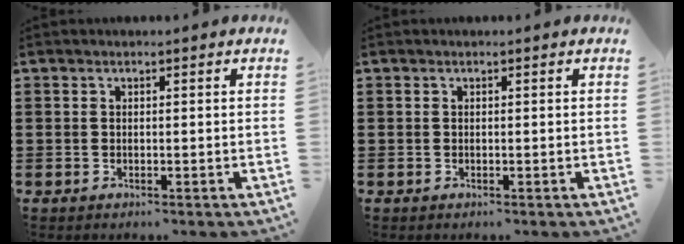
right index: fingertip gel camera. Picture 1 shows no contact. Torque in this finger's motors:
{"motor_torque": [-0.13, 0.13, 0.00, 0.00]}